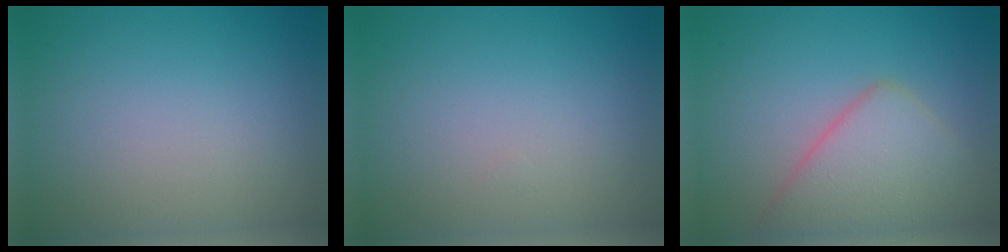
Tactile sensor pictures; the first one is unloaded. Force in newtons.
{"total": 0.0}
{"total": 5.4, "press": 5.4, "slide": 0.4}